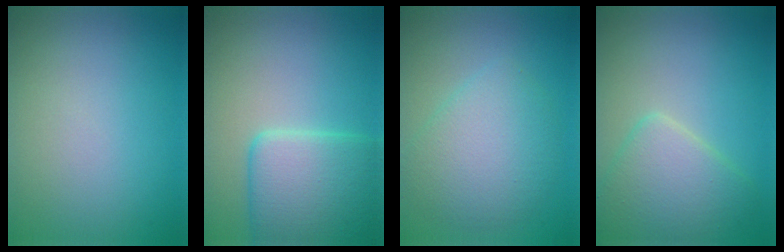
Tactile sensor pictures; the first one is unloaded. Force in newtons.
{"total": 6.2, "press": 6.2, "slide": 0.2}
{"total": 5.0, "press": 5.0, "slide": 0.1}
{"total": 4.7, "press": 4.7, "slide": 0.1}